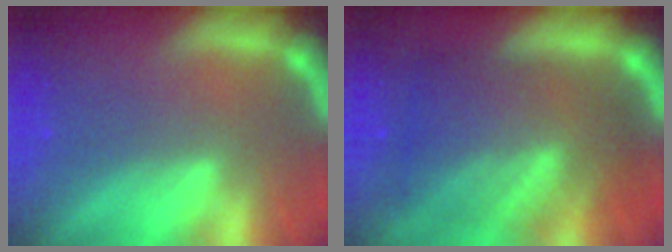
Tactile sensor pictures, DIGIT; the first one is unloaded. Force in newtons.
{"total": 9.4}